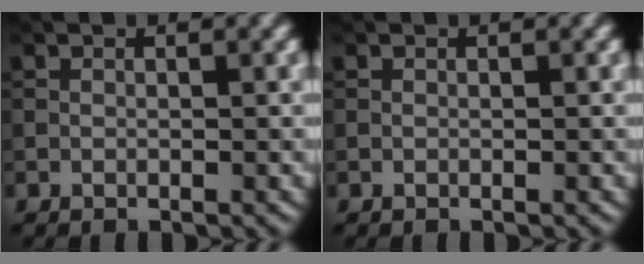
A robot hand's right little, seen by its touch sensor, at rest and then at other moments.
{"total": 0.0}